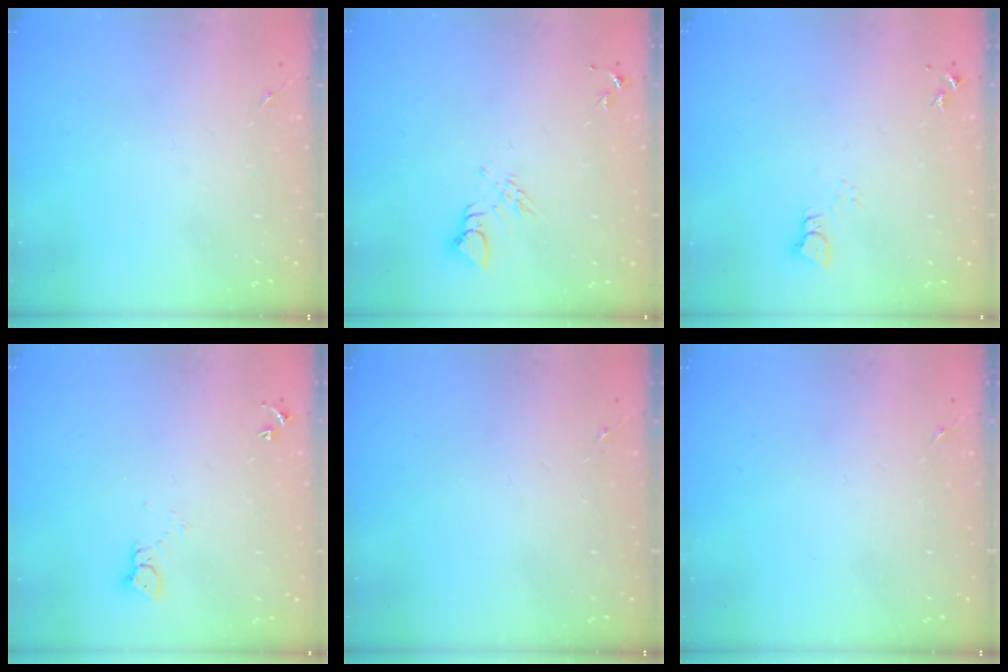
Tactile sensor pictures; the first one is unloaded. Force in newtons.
{"total": 6.6, "press": 6.6, "slide": 0.5}
{"total": 2.5, "press": 2.5, "slide": 0.1}
{"total": 3.3, "press": 3.3, "slide": 0.3}
{"total": 0.0}
{"total": 0.0}